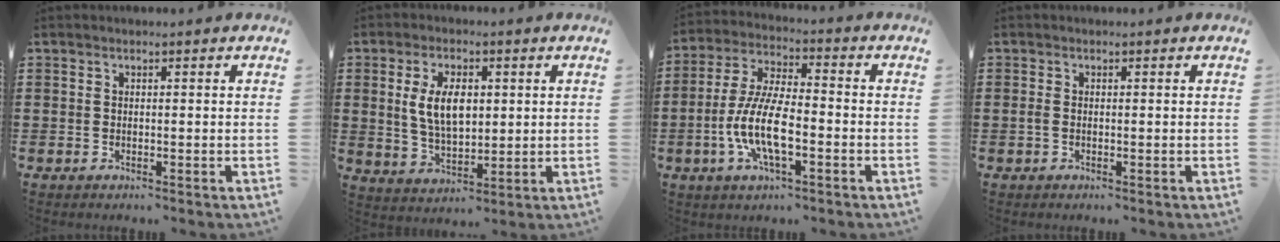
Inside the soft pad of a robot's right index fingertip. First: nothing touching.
{"total": 7.5, "force": [1.2, 4.1, 6.1], "torque": [-0.125, 0.010, 0.017]}
{"total": 10.4, "force": [-3.2, 3.4, 9.3], "torque": [-0.216, -0.013, -0.067]}
{"total": 0.8, "force": [-0.3, 0.2, 0.7], "torque": [-0.022, -0.006, -0.007]}